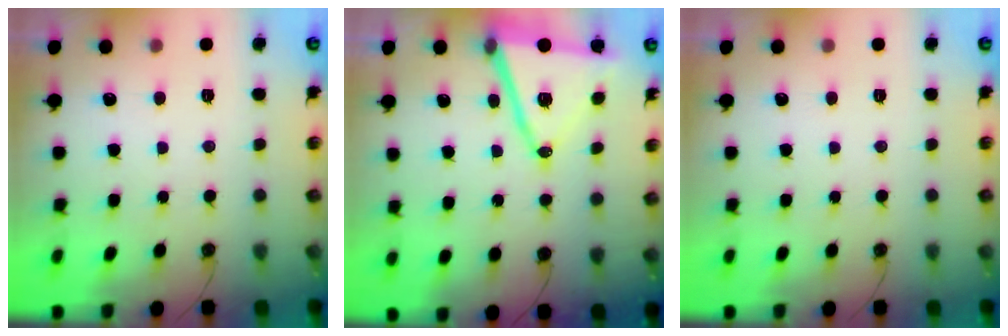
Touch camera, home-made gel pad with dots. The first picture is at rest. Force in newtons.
{"total": 13.8, "press": 13.2, "slide": 4.0}
{"total": 0.0}